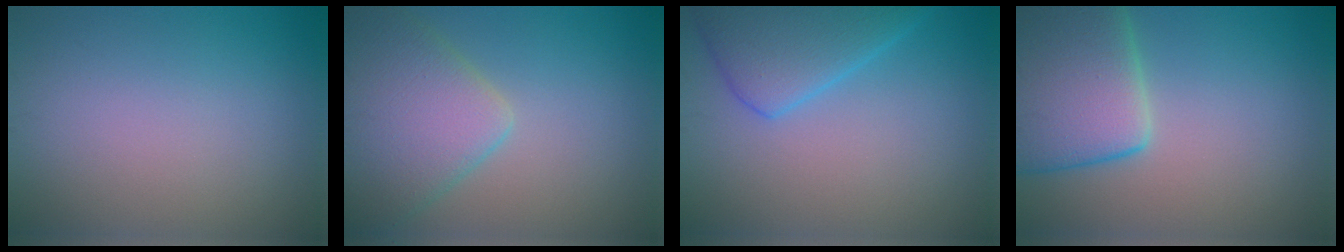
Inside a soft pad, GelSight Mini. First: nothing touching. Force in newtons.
{"total": 6.7, "press": 6.7, "slide": 0.3}
{"total": 5.4, "press": 5.4, "slide": 0.3}
{"total": 9.0, "press": 9.0, "slide": 0.9}